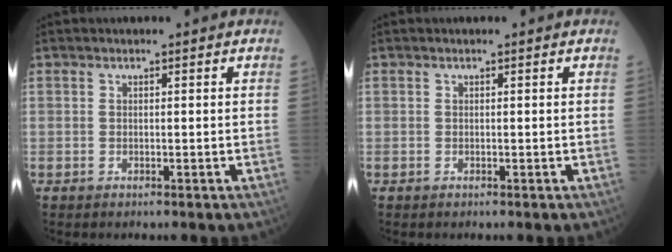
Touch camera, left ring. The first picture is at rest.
{"total": 0.0}